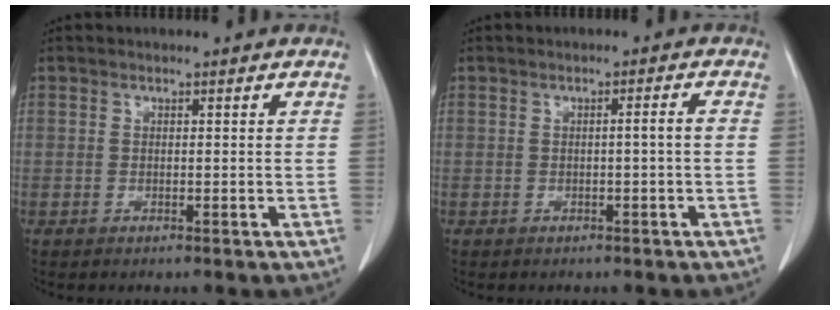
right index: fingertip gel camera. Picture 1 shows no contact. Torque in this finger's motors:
{"motor_torque": [0.21, -0.16, 0.11, 0.04]}